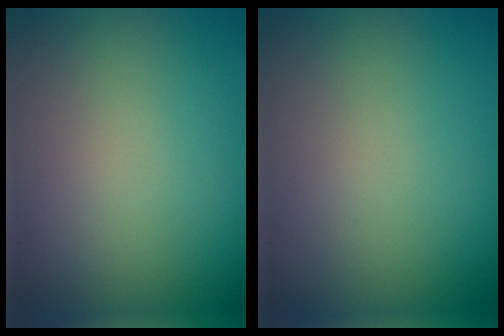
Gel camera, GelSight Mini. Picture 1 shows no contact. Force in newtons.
{"total": 0.0}